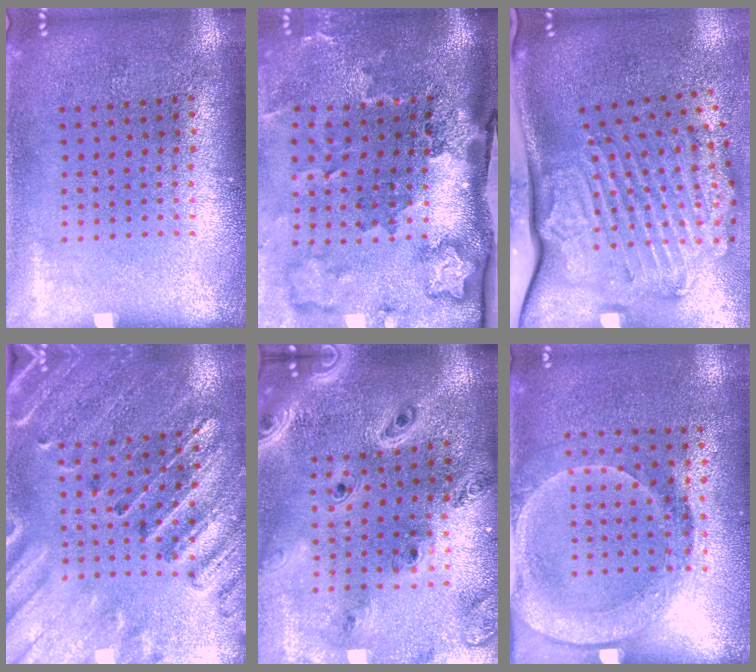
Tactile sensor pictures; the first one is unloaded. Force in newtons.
{"total": 3.5, "press": 2.2, "slide": 2.7}
{"total": 3.6, "press": 2.3, "slide": 2.7}
{"total": 2.8, "press": 2.6, "slide": 0.9}
{"total": 2.5, "press": 2.3, "slide": 1.1}
{"total": 1.8, "press": 1.5, "slide": 1.1}